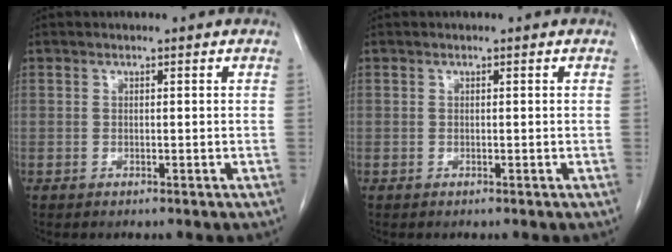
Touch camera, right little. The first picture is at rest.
{"total": 0.0}